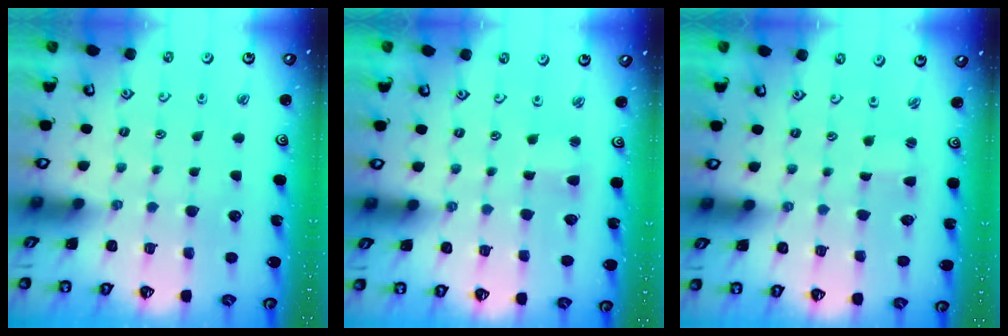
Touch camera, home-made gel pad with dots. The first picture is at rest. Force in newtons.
{"total": 2.2, "press": 2.2, "slide": 0.2}
{"total": 0.0}